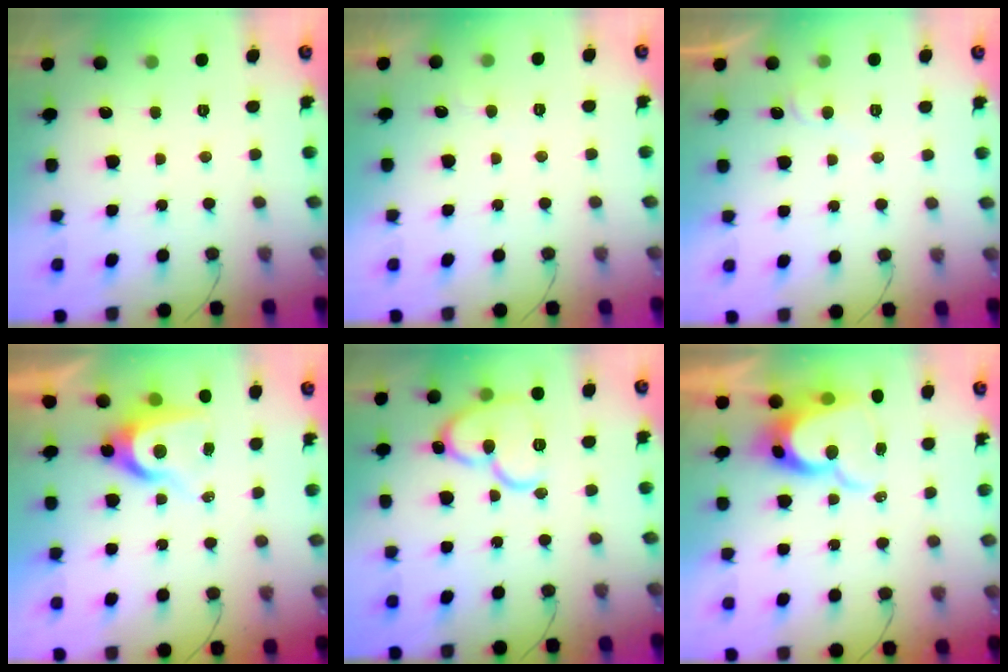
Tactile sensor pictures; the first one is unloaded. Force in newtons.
{"total": 4.5, "press": 4.5, "slide": 0.4}
{"total": 4.3, "press": 4.2, "slide": 0.5}
{"total": 8.5, "press": 8.4, "slide": 0.6}
{"total": 14.8, "press": 14.7, "slide": 1.3}
{"total": 13.0, "press": 13.0, "slide": 1.1}